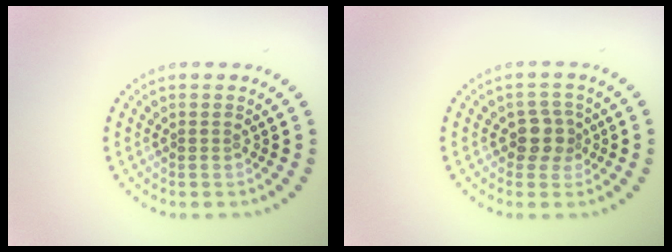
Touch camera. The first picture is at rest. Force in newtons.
{"total": 2.2, "press": 1.9, "slide": 1.1}